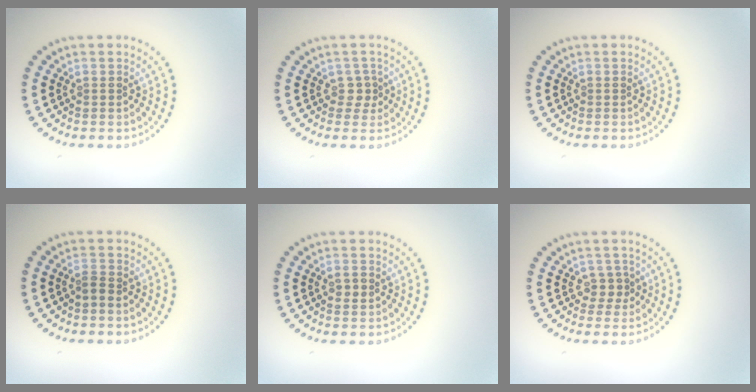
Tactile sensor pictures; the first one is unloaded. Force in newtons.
{"total": 1.2, "press": 0.9, "slide": 0.8}
{"total": 0.0}
{"total": 1.0, "press": 0.8, "slide": 0.6}
{"total": 1.0, "press": 1.0, "slide": 0.1}
{"total": 1.4, "press": 1.0, "slide": 1.0}